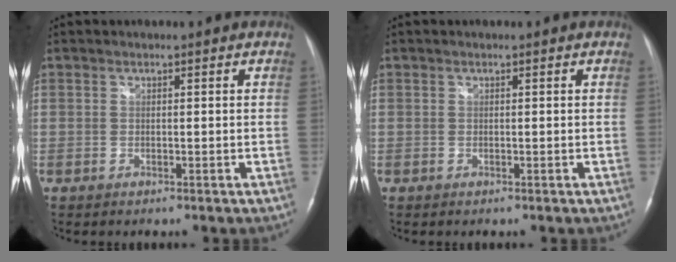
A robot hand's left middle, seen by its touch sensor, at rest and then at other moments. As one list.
[{"total": 0.0}]